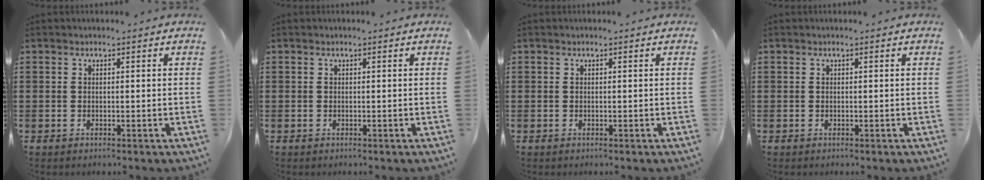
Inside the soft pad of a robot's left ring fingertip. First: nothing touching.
{"total": 0.0}
{"total": 0.0}
{"total": 0.0}